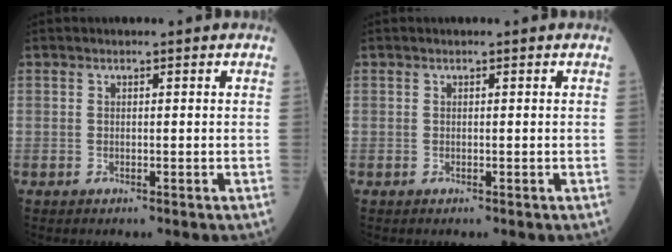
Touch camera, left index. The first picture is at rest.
{"total": 0.0}